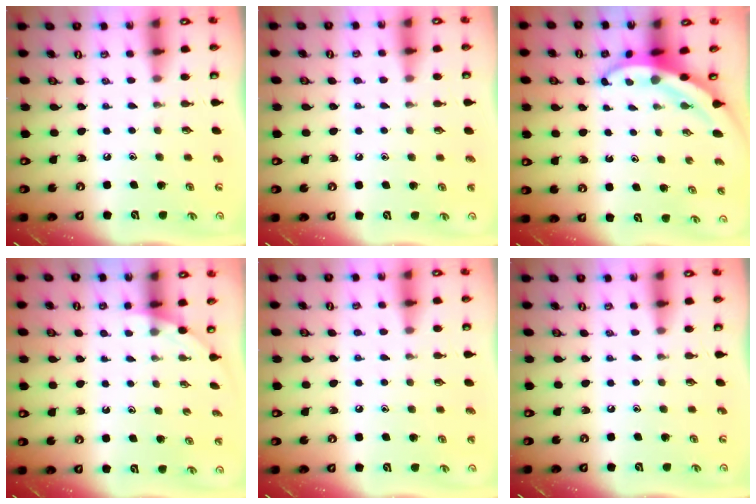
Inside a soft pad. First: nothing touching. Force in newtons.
{"total": 3.3, "press": 3.3, "slide": 0.4}
{"total": 3.9, "press": 3.9, "slide": 0.4}
{"total": 0.9, "press": 0.9, "slide": 0.2}
{"total": 4.2, "press": 4.1, "slide": 0.4}
{"total": 0.0}